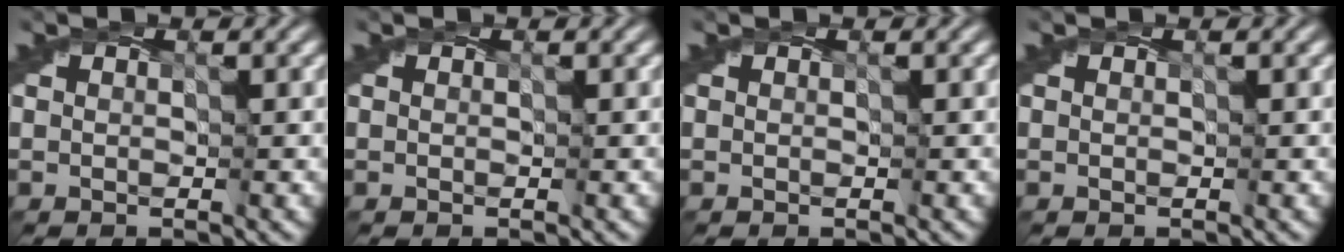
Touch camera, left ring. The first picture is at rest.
{"total": 0.0}
{"total": 0.0}
{"total": 0.0}